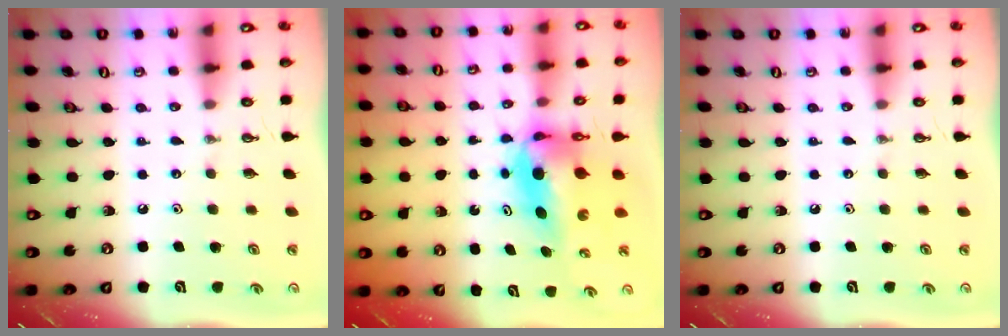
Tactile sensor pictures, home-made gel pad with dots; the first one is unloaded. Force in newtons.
{"total": 10.2, "press": 6.6, "slide": 7.7}
{"total": 0.0}